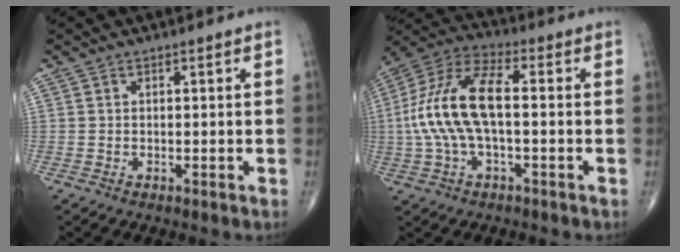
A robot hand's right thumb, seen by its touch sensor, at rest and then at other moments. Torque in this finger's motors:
{"motor_torque": [1.65, 1.53, 1.47, -0.38, 0.62]}